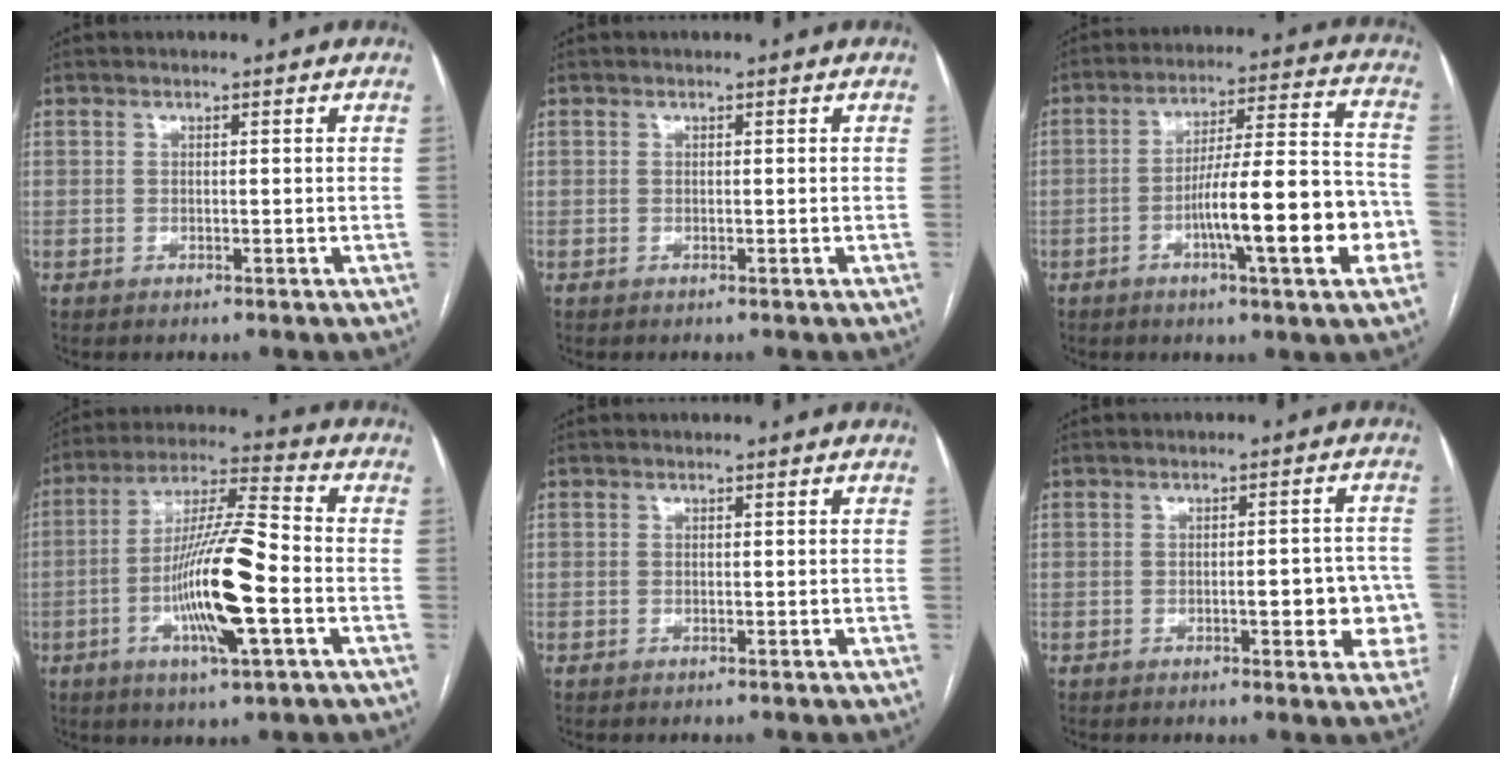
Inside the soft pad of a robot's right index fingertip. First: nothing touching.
{"total": 0.0}
{"total": 16.0, "force": [-5.0, 1.6, 15.2], "torque": [-0.230, 0.014, -0.073]}
{"total": 15.1, "force": [-3.9, 1.3, 14.5], "torque": [-0.272, -0.003, -0.071]}
{"total": 0.0}
{"total": 6.6, "force": [-1.5, 2.2, 6.1], "torque": [-0.061, 0.015, -0.017]}